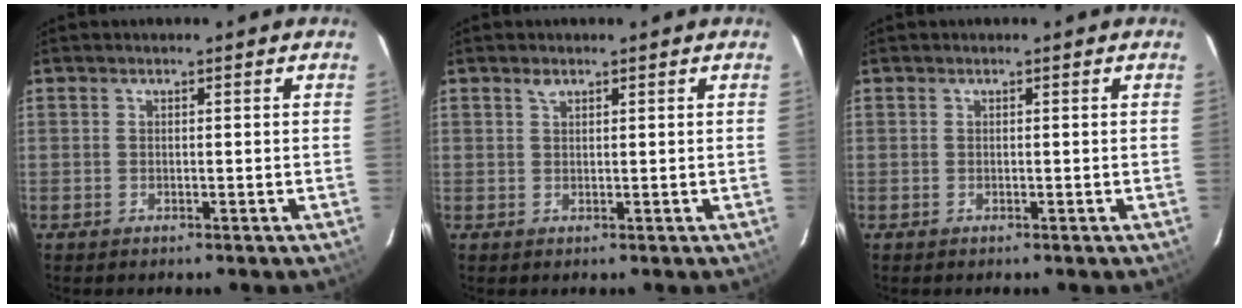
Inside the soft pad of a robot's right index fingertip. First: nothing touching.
{"total": 1.0, "force": [0.8, 0.5, 0.5], "torque": [-0.009, 0.002, 0.014]}
{"total": 0.0}